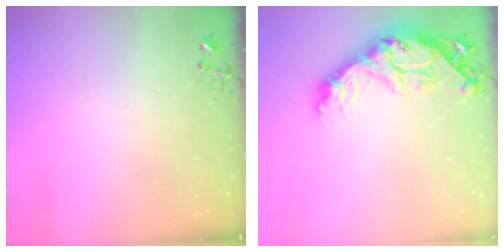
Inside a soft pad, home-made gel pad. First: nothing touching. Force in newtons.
{"total": 18.3, "press": 18.3, "slide": 1.4}